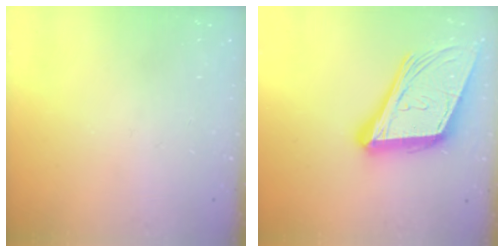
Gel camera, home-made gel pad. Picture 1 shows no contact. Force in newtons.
{"total": 22.1, "press": 21.7, "slide": 4.6}